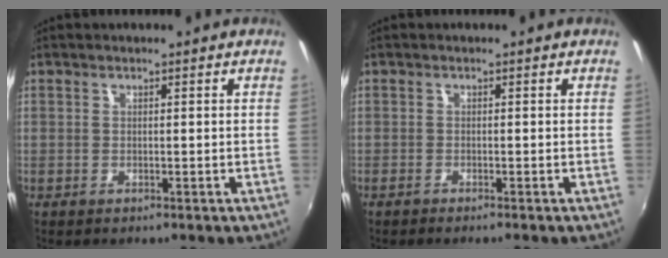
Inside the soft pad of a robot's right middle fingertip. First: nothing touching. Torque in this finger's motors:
{"motor_torque": [-0.31, -0.10, 0.05, -0.01]}